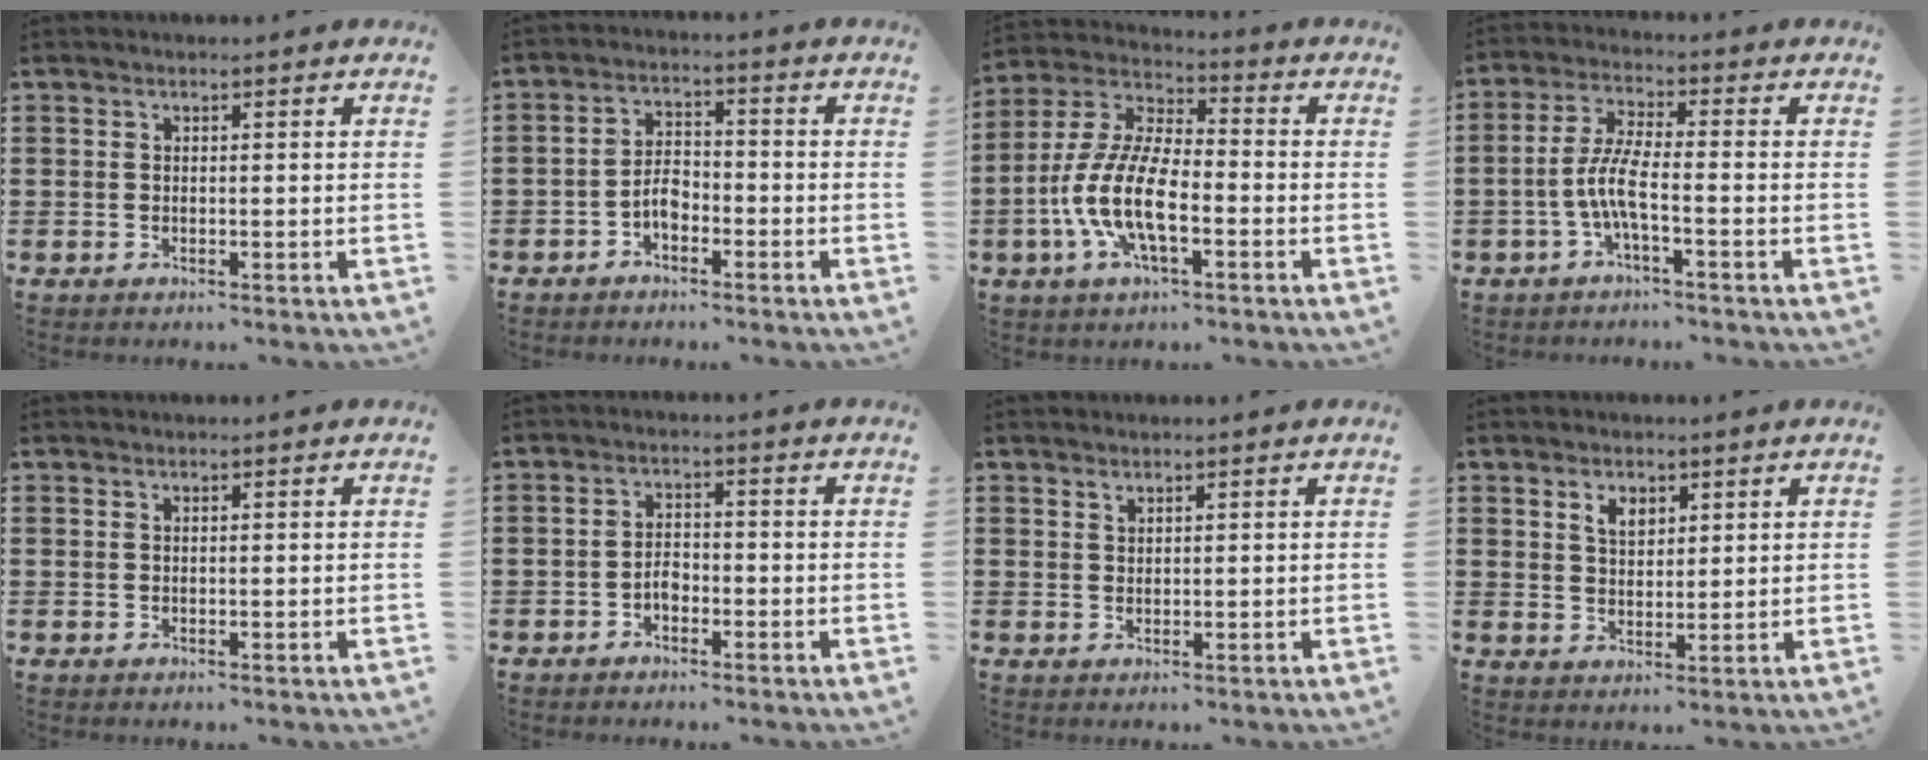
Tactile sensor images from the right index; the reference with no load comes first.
{"total": 4.0, "force": [-1.9, 2.1, 2.7], "torque": [-0.064, 0.002, -0.042]}
{"total": 11.2, "force": [-3.8, 4.2, 9.7], "torque": [-0.236, -0.012, -0.078]}
{"total": 6.2, "force": [-2.1, 1.2, 5.7], "torque": [-0.141, -0.015, -0.051]}
{"total": 0.0}
{"total": 2.6, "force": [-1.3, 1.5, 1.7], "torque": [-0.034, 0.004, -0.027]}
{"total": 0.9, "force": [0.7, 0.4, 0.2], "torque": [-0.005, 0.001, 0.015]}
{"total": 3.3, "force": [1.9, 2.1, 1.7], "torque": [-0.042, 0.008, 0.035]}